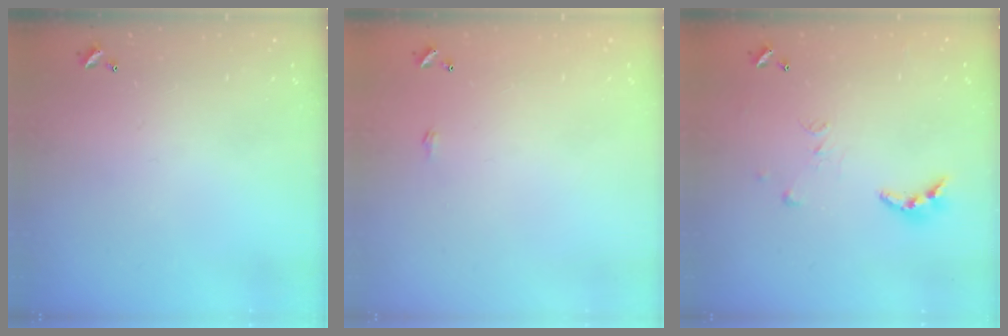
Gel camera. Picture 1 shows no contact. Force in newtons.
{"total": 0.6, "press": 0.6, "slide": 0.2}
{"total": 8.1, "press": 8.1, "slide": 0.7}